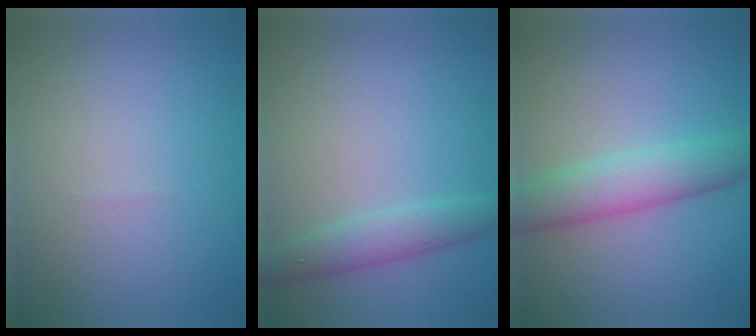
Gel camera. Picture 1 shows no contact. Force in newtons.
{"total": 2.6, "press": 2.6, "slide": 0.1}
{"total": 4.6, "press": 4.6, "slide": 0.0}